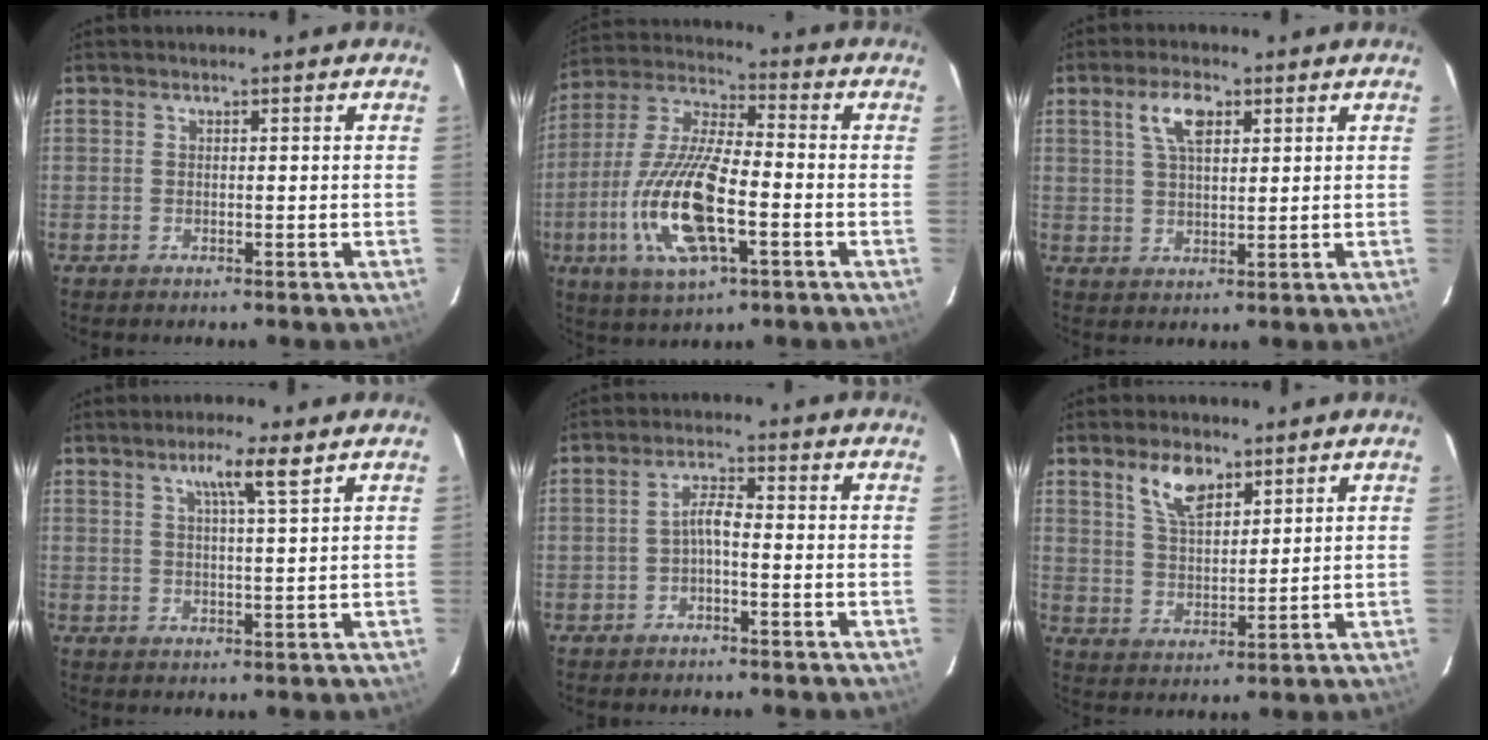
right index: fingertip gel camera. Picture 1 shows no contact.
{"total": 17.8, "force": [-5.4, 5.9, 15.8], "torque": [-0.336, -0.013, -0.104]}
{"total": 5.9, "force": [2.7, 2.5, 4.6], "torque": [-0.085, 0.012, 0.049]}
{"total": 4.9, "force": [2.9, -0.3, 4.0], "torque": [-0.066, 0.000, 0.048]}
{"total": 3.4, "force": [-1.4, 0.5, 3.1], "torque": [-0.067, 0.011, -0.027]}
{"total": 7.5, "force": [4.6, 3.6, 4.8], "torque": [-0.088, 0.009, 0.089]}